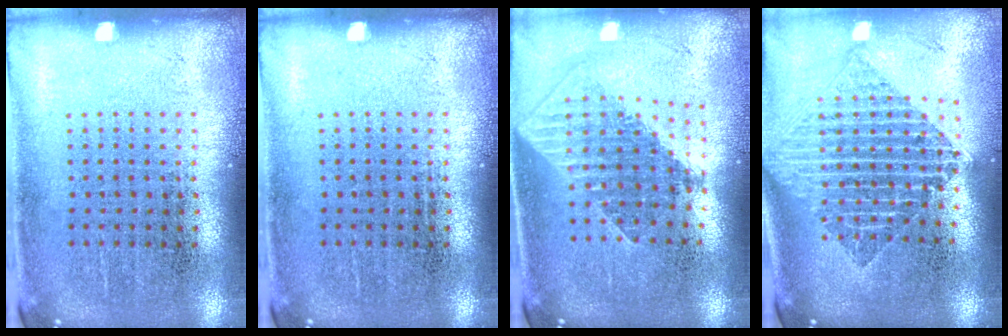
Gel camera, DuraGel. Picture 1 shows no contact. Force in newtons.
{"total": 0.0}
{"total": 1.8, "press": 1.4, "slide": 1.0}
{"total": 2.2, "press": 1.7, "slide": 1.3}